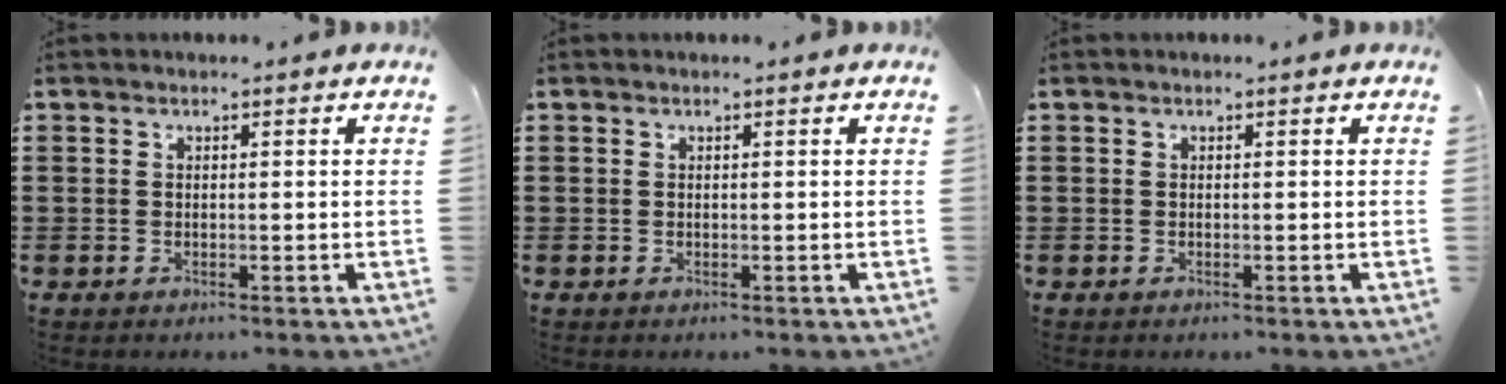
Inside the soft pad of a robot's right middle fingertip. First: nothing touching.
{"total": 0.0}
{"total": 0.0}